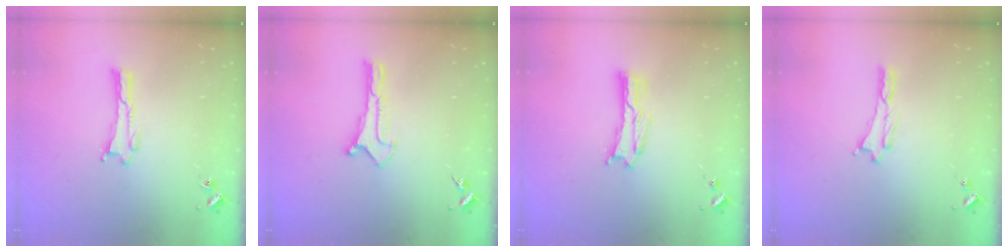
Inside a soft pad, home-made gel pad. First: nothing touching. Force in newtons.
{"total": 0.0}
{"total": 0.0}
{"total": 0.0}